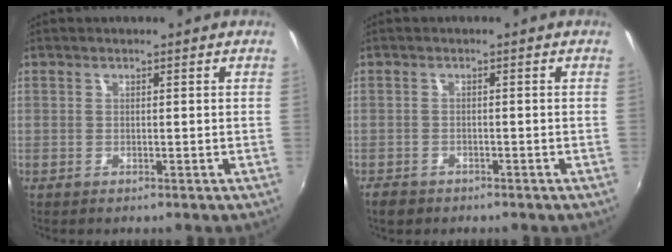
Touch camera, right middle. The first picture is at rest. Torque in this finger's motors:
{"motor_torque": [0.68, -0.65, -0.01, 0.00]}